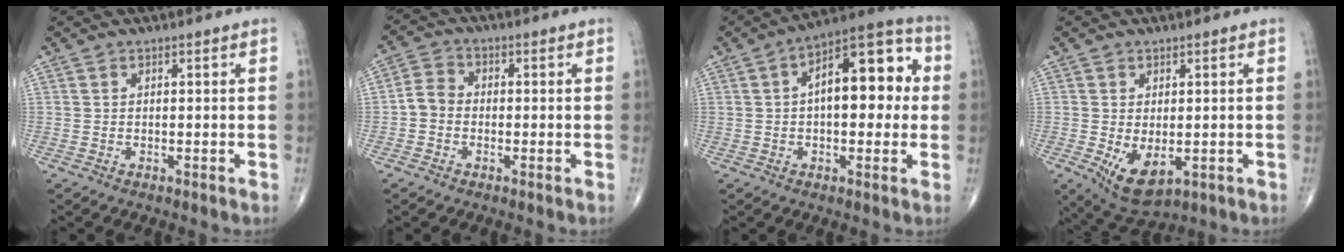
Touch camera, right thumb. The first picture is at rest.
{"total": 4.1, "force": [-1.0, 3.4, 2.1], "torque": [-0.030, 0.014, -0.029]}
{"total": 16.0, "force": [2.0, 7.7, 13.9], "torque": [-0.173, 0.035, 0.022]}
{"total": 7.2, "force": [-1.4, 3.9, 5.9], "torque": [-0.095, -0.015, -0.007]}